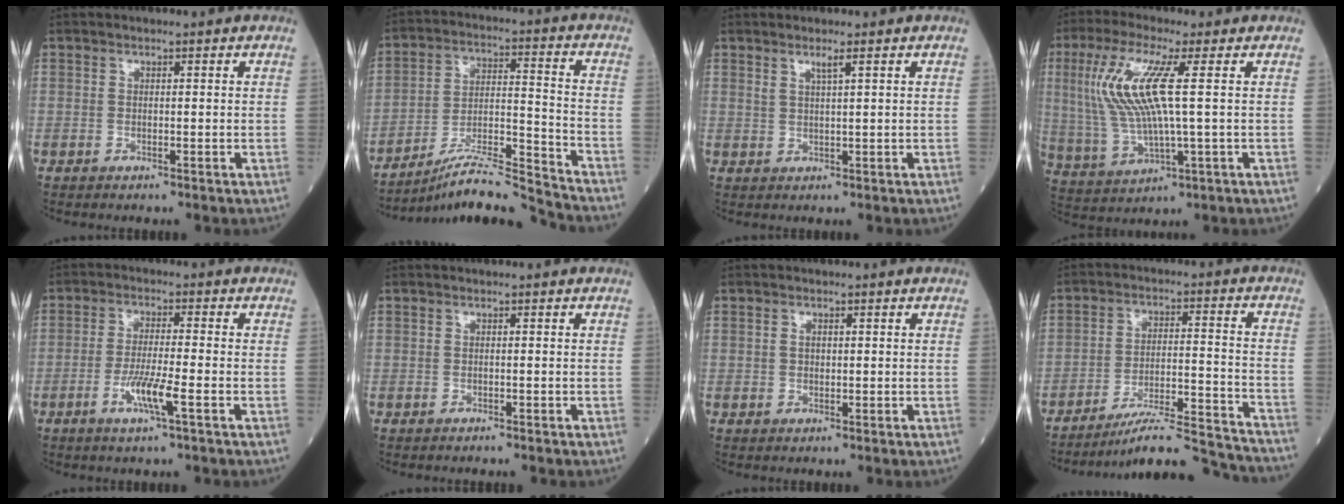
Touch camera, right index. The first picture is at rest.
{"total": 13.0, "force": [-12.4, -1.7, 3.6], "torque": [-0.061, 0.017, -0.221]}
{"total": 1.8, "force": [1.2, -0.1, 1.4], "torque": [-0.028, -0.003, 0.023]}
{"total": 12.8, "force": [2.9, 1.1, 12.4], "torque": [-0.290, 0.002, 0.058]}
{"total": 6.0, "force": [-2.4, 0.0, 5.5], "torque": [-0.107, -0.010, -0.046]}
{"total": 0.7, "force": [-0.6, -0.1, 0.3], "torque": [-0.005, -0.002, -0.009]}
{"total": 1.0, "force": [0.3, 0.7, 0.7], "torque": [-0.018, 0.000, 0.004]}
{"total": 17.6, "force": [-16.8, -0.5, 5.2], "torque": [-0.070, 0.002, -0.246]}